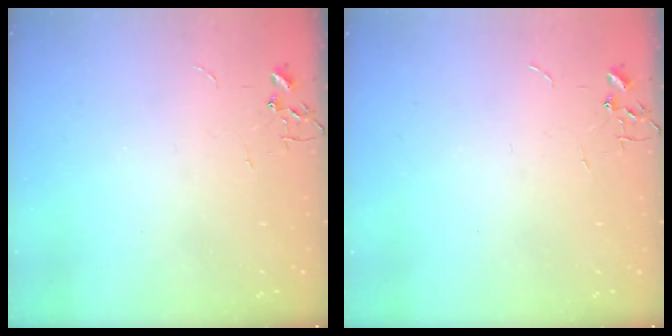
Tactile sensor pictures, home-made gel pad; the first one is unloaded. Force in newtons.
{"total": 0.0}